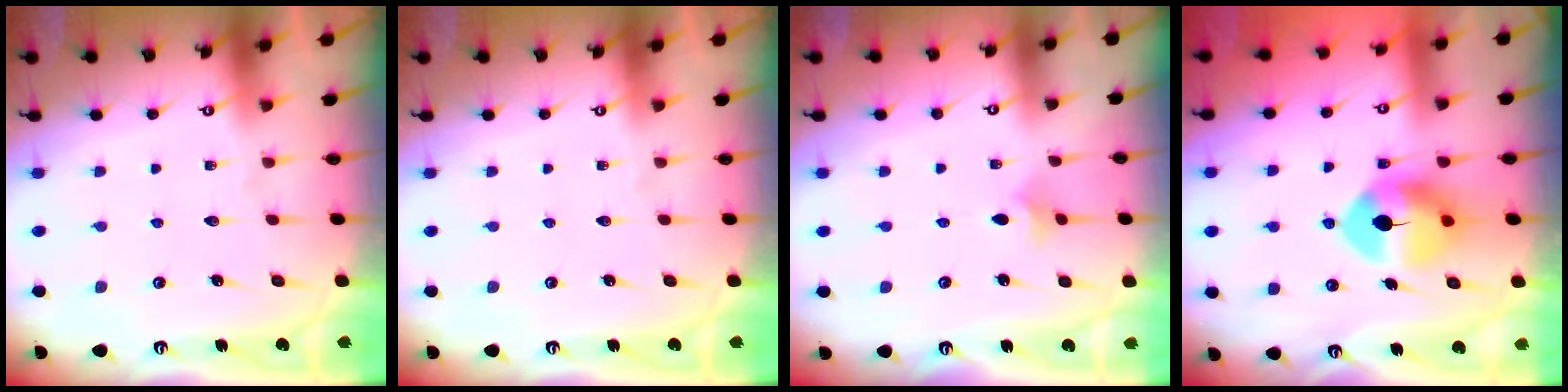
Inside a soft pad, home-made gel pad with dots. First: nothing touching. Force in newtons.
{"total": 0.0}
{"total": 4.6, "press": 4.6, "slide": 0.7}
{"total": 10.0, "press": 9.9, "slide": 1.5}